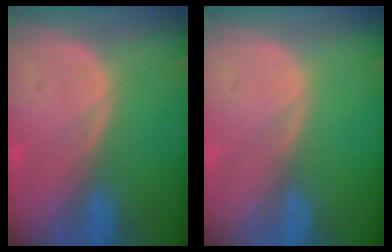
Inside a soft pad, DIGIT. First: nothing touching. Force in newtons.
{"total": 0.0}